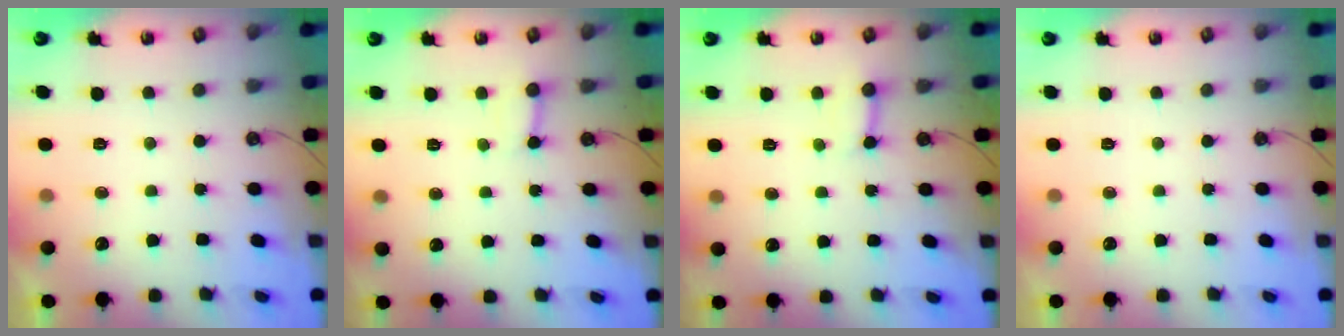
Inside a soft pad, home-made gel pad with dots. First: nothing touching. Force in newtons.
{"total": 2.9, "press": 2.9, "slide": 0.4}
{"total": 3.3, "press": 3.3, "slide": 0.3}
{"total": 0.0}